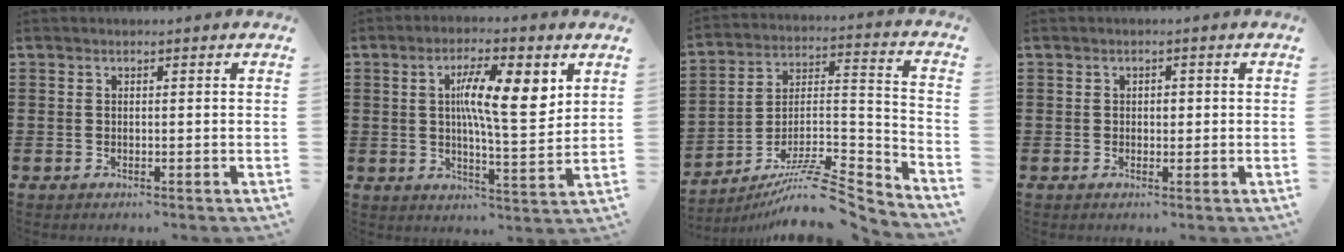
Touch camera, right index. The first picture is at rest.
{"total": 10.5, "force": [3.6, 2.4, 9.6], "torque": [-0.166, -0.010, 0.052]}
{"total": 9.5, "force": [-7.4, 1.9, 5.6], "torque": [-0.093, 0.007, -0.145]}
{"total": 0.9, "force": [0.1, 0.5, 0.7], "torque": [-0.015, 0.003, 0.001]}